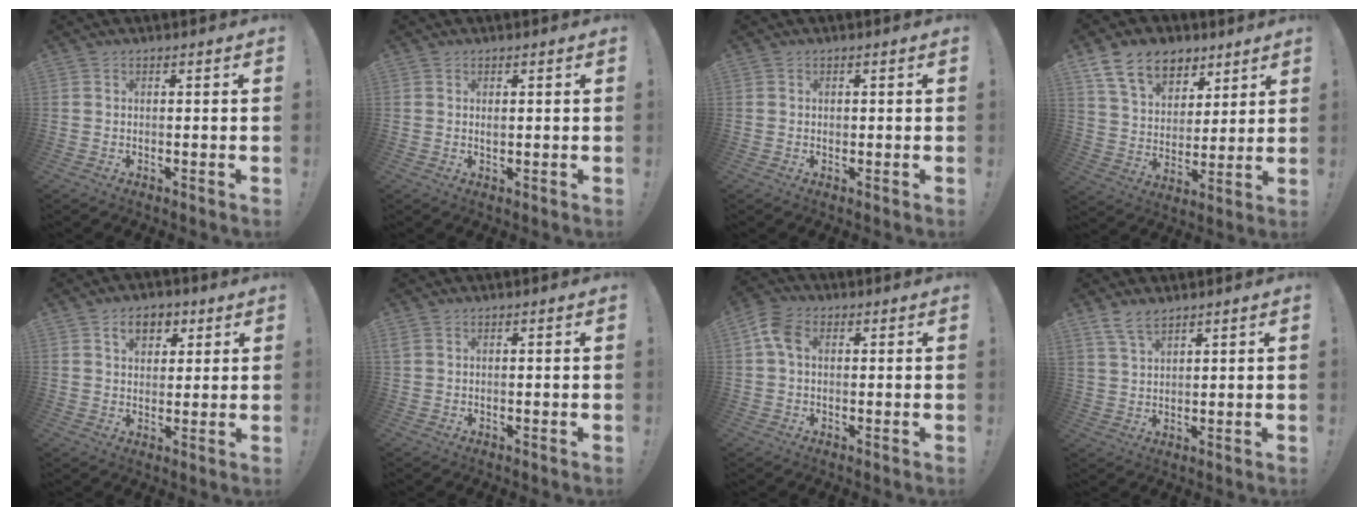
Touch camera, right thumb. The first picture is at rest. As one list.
[{"total": 0.8, "force": [0.2, 0.7, 0.4], "torque": [-0.007, 0.002, 0.003]}, {"total": 0.6, "force": [-0.1, 0.6, 0.1], "torque": [0.003, 0.001, -0.004]}, {"total": 15.4, "force": [9.3, 10.3, 6.8], "torque": [-0.102, -0.054, 0.175]}, {"total": 7.6, "force": [3.5, 5.4, 4.0], "torque": [-0.045, -0.006, 0.062]}, {"total": 0.8, "force": [0.4, 0.4, 0.5], "torque": [-0.012, 0.003, 0.008]}, {"total": 6.7, "force": [1.5, 4.6, 4.6], "torque": [-0.097, 0.007, 0.029]}, {"total": 5.9, "force": [4.8, 2.3, 2.7], "torque": [-0.050, -0.023, 0.091]}]